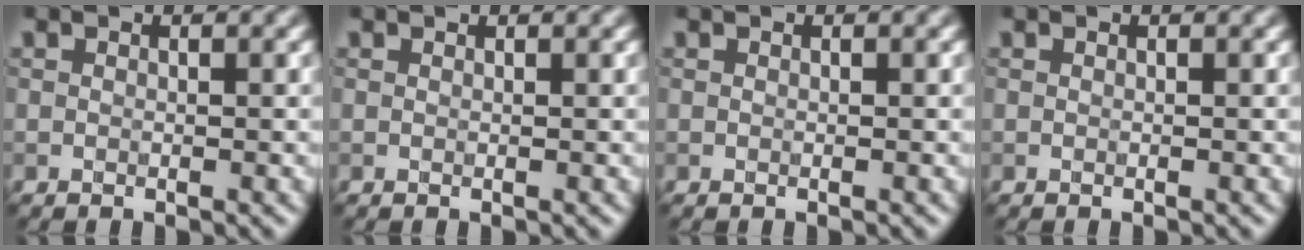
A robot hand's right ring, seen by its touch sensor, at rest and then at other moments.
{"total": 0.0}
{"total": 0.0}
{"total": 0.0}